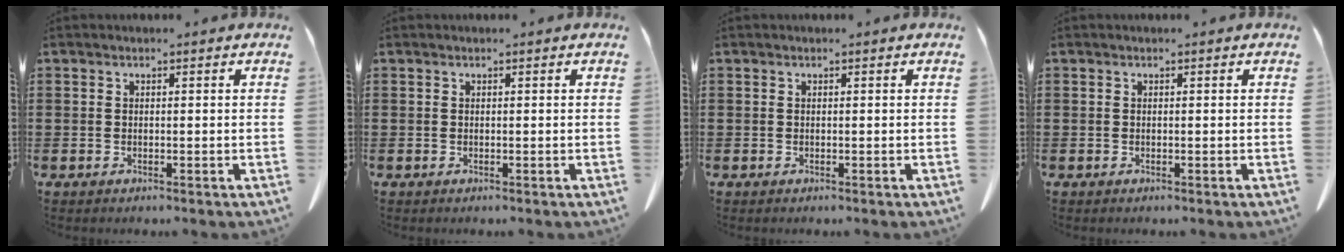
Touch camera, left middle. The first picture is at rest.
{"total": 0.0}
{"total": 0.0}
{"total": 0.0}